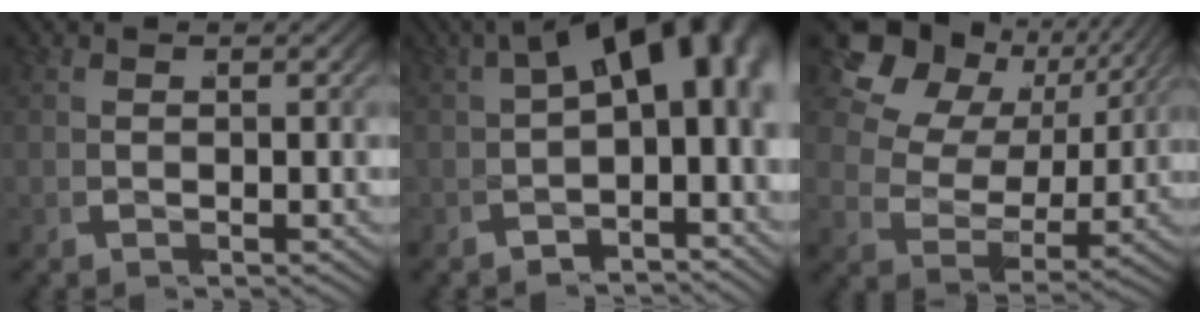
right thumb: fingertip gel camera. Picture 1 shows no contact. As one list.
[{"total": 10.5, "force": [0.4, 6.1, 8.6], "torque": [-0.114, 0.005, -0.005]}, {"total": 9.9, "force": [3.5, 7.3, 5.8], "torque": [-0.130, 0.005, 0.038]}]